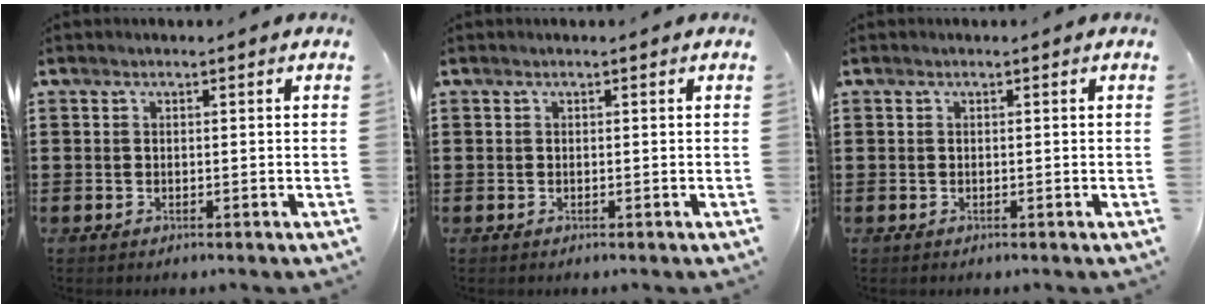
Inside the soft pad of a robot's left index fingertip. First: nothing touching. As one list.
[{"total": 0.0}, {"total": 0.0}]